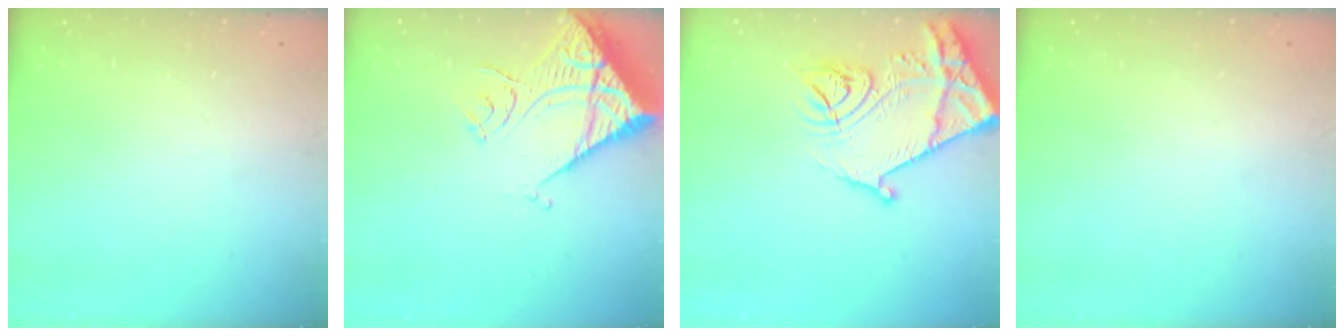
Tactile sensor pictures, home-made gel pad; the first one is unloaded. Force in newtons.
{"total": 13.2, "press": 13.1, "slide": 1.7}
{"total": 18.3, "press": 18.2, "slide": 2.0}
{"total": 0.0}